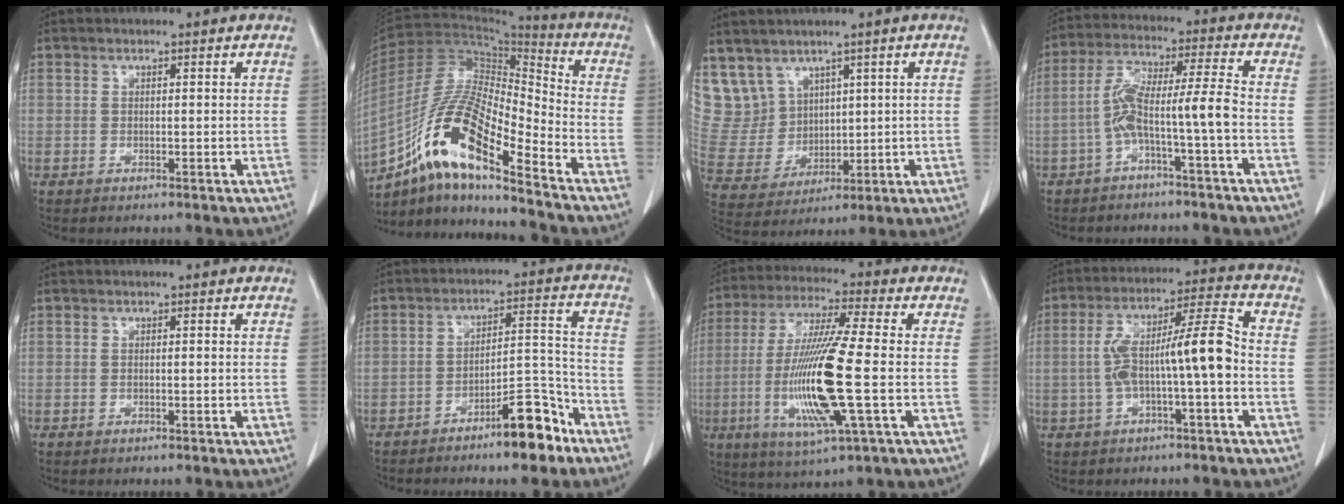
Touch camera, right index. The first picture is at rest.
{"total": 16.8, "force": [-10.4, 2.8, 12.9], "torque": [-0.249, 0.001, -0.187]}
{"total": 11.2, "force": [6.7, 8.7, 2.0], "torque": [-0.068, 0.042, 0.166]}
{"total": 8.1, "force": [-2.8, -0.6, 7.6], "torque": [-0.145, 0.030, -0.051]}
{"total": 0.0}
{"total": 9.3, "force": [-6.6, 2.1, 6.3], "torque": [-0.090, 0.021, -0.102]}
{"total": 16.3, "force": [-3.0, 0.6, 16.0], "torque": [-0.330, -0.016, -0.059]}
{"total": 10.9, "force": [-1.6, 1.0, 10.8], "torque": [-0.194, 0.035, -0.029]}